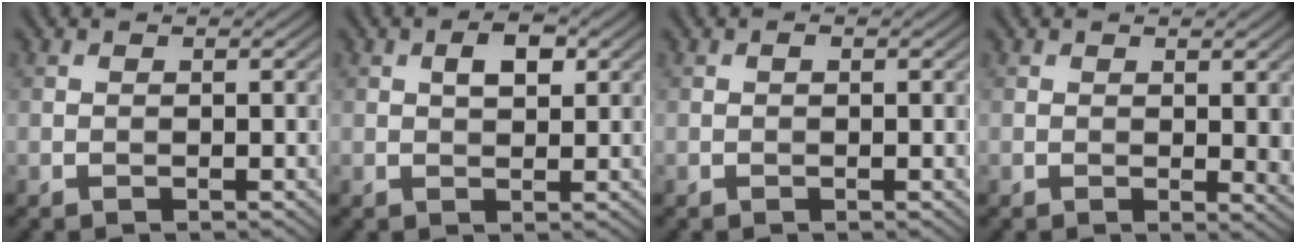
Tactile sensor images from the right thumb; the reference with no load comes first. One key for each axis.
{"total": 2.9, "fx": 1.0, "fy": 1.5, "fz": 2.3, "tx": -0.038, "ty": 0.004, "tz": 0.015}
{"total": 0.5, "fx": 0.0, "fy": 0.2, "fz": 0.5, "tx": -0.008, "ty": 0.000, "tz": 0.000}
{"total": 2.2, "fx": 0.6, "fy": 0.7, "fz": 2.0, "tx": -0.027, "ty": -0.007, "tz": 0.013}